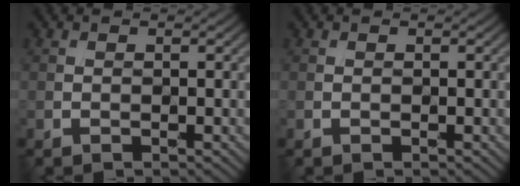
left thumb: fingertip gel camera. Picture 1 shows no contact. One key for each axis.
{"total": 0.0}